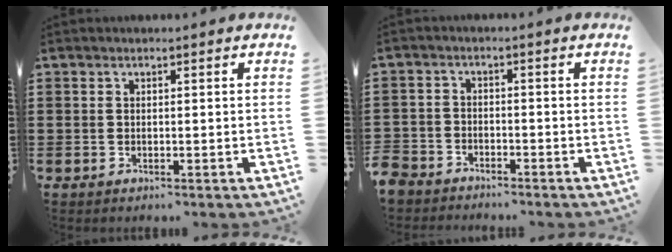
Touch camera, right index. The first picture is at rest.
{"total": 3.4, "force": [-3.1, 1.3, -0.1], "torque": [-0.028, -0.007, -0.075]}